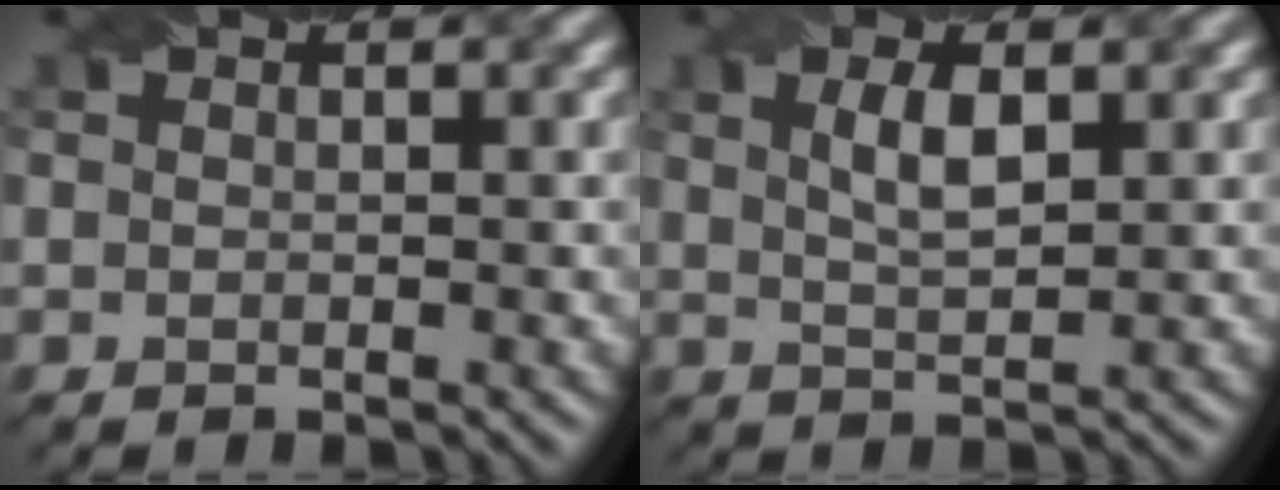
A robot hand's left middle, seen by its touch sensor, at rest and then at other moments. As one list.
[{"total": 2.9, "force": [0.9, 1.0, 2.5], "torque": [-0.052, 0.004, 0.020]}]